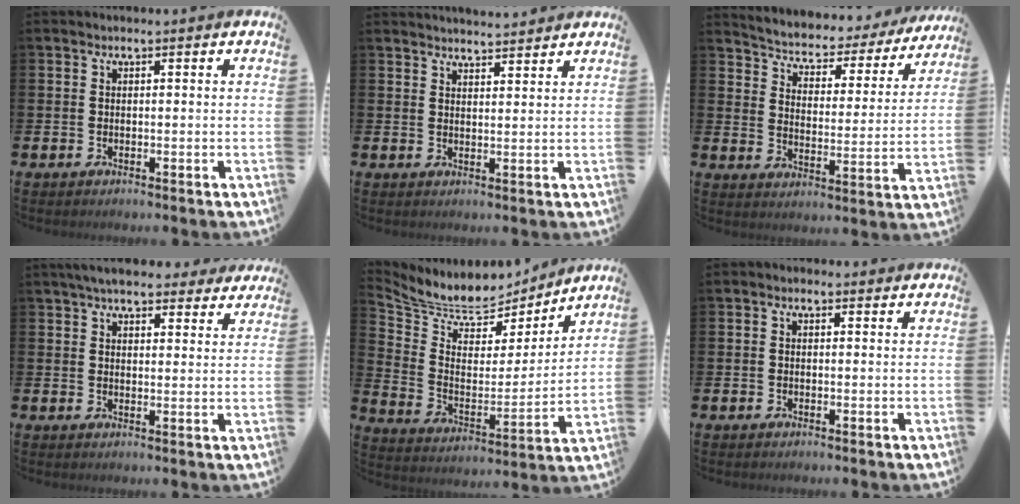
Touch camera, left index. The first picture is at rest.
{"total": 3.1, "force": [3.1, 0.1, -0.3], "torque": [-0.002, -0.018, 0.057]}
{"total": 3.9, "force": [3.6, 1.3, 0.5], "torque": [-0.040, -0.035, 0.052]}
{"total": 5.7, "force": [5.2, 1.6, 1.9], "torque": [-0.043, -0.016, 0.093]}
{"total": 7.7, "force": [7.2, 2.6, 0.9], "torque": [-0.070, -0.056, 0.126]}
{"total": 0.7, "force": [0.1, 0.5, 0.4], "torque": [-0.008, 0.007, 0.000]}